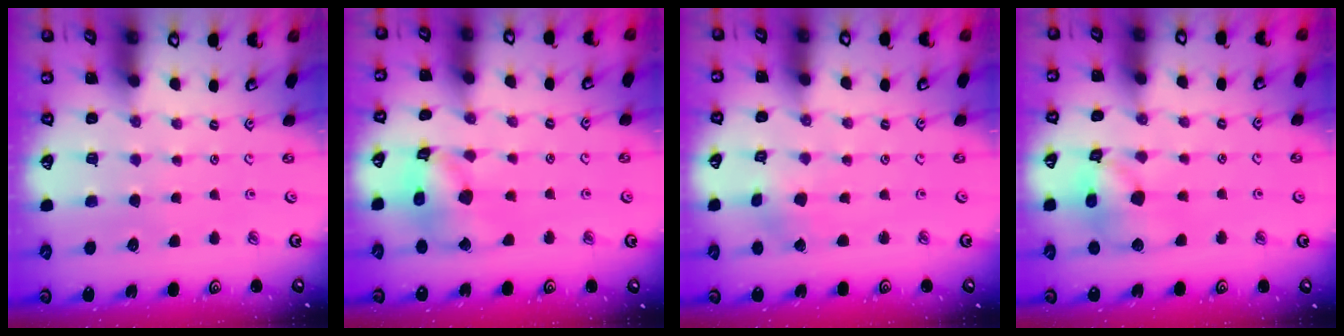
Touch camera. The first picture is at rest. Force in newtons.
{"total": 14.1, "press": 14.0, "slide": 1.6}
{"total": 0.6, "press": 0.5, "slide": 0.2}
{"total": 13.4, "press": 13.3, "slide": 1.8}